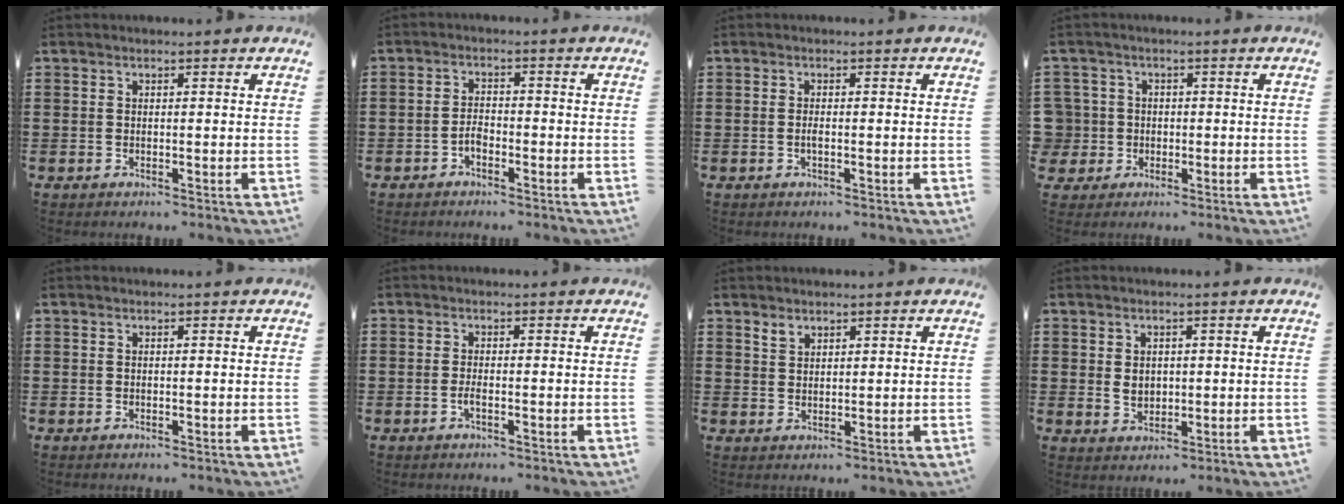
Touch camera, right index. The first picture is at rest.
{"total": 2.1, "force": [-1.3, 1.1, 1.1], "torque": [-0.026, 0.003, -0.027]}
{"total": 1.0, "force": [-0.3, 0.1, 1.0], "torque": [-0.020, -0.005, -0.005]}
{"total": 3.9, "force": [-0.5, 3.9, 0.5], "torque": [-0.043, 0.006, -0.016]}
{"total": 0.0}
{"total": 1.2, "force": [-0.6, 0.2, 1.0], "torque": [-0.022, -0.006, -0.009]}
{"total": 1.6, "force": [1.4, 0.7, 0.3], "torque": [-0.009, 0.000, 0.028]}
{"total": 2.5, "force": [0.3, 2.0, 1.4], "torque": [-0.025, 0.005, 0.003]}